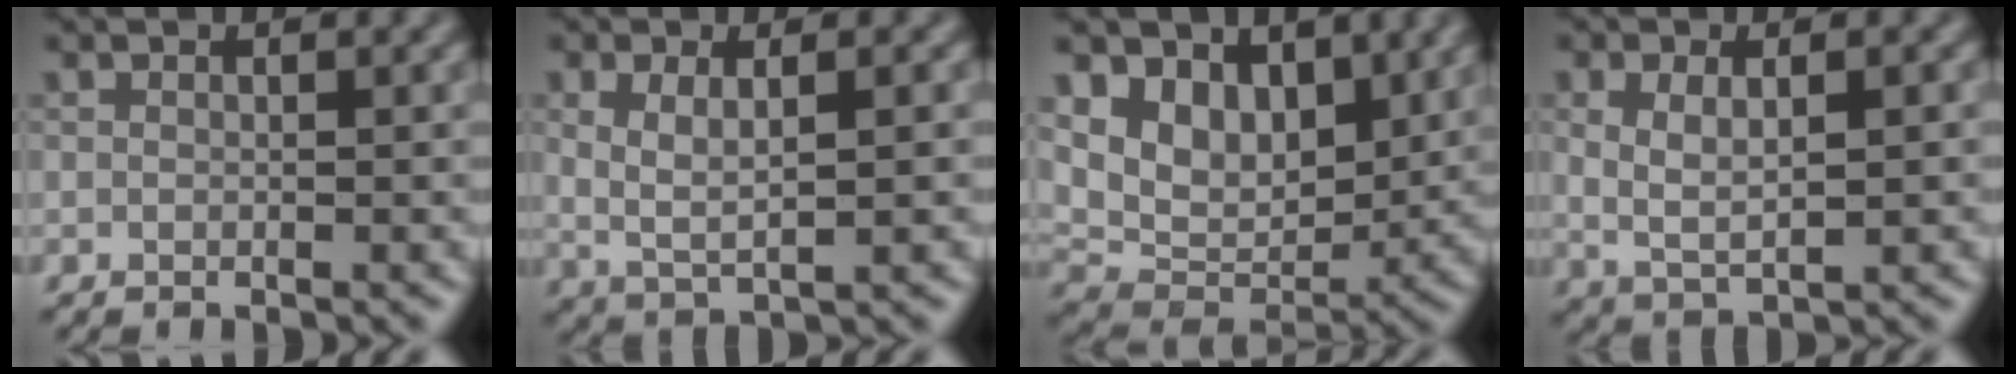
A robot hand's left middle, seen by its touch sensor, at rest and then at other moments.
{"total": 2.9, "force": [0.6, 1.0, 2.6], "torque": [-0.056, -0.006, 0.014]}
{"total": 6.7, "force": [3.4, 4.5, 3.6], "torque": [-0.064, -0.019, 0.055]}
{"total": 3.0, "force": [0.5, 1.4, 2.6], "torque": [-0.058, -0.005, 0.014]}